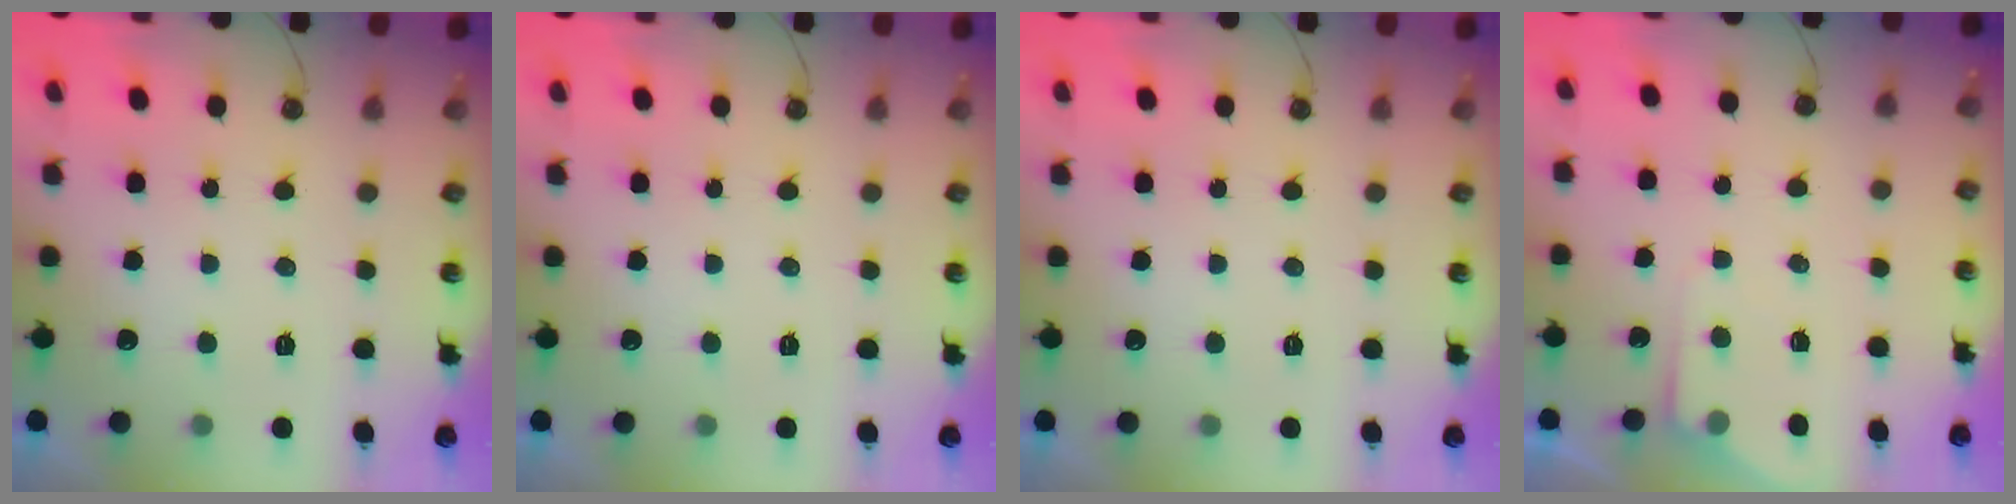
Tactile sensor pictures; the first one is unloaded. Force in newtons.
{"total": 0.0}
{"total": 0.0}
{"total": 3.4, "press": 3.4, "slide": 0.6}